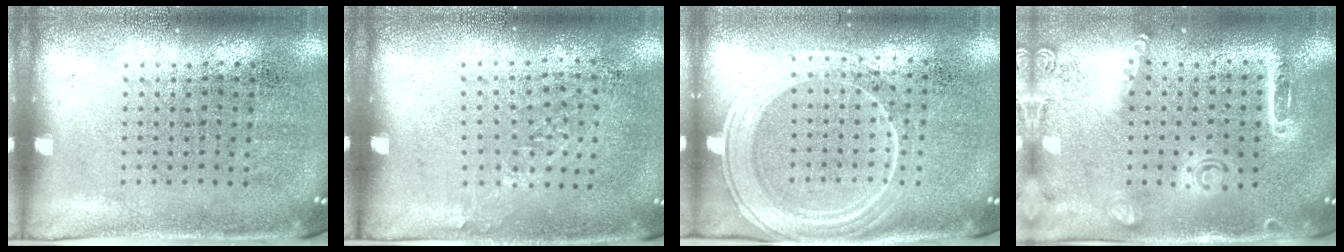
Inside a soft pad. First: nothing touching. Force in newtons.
{"total": 1.0, "press": 0.7, "slide": 0.6}
{"total": 2.0, "press": 1.9, "slide": 0.7}
{"total": 1.6, "press": 1.5, "slide": 0.6}